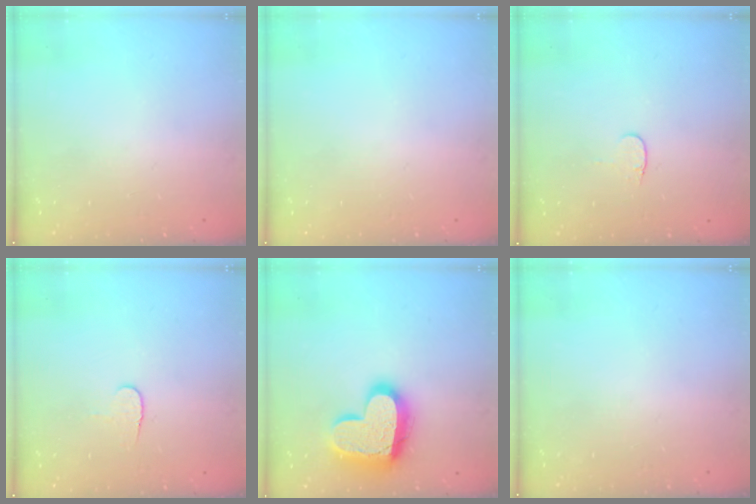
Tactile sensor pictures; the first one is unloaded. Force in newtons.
{"total": 0.0}
{"total": 3.2, "press": 3.1, "slide": 0.4}
{"total": 4.5, "press": 4.5, "slide": 0.5}
{"total": 18.4, "press": 18.3, "slide": 1.7}
{"total": 0.0}